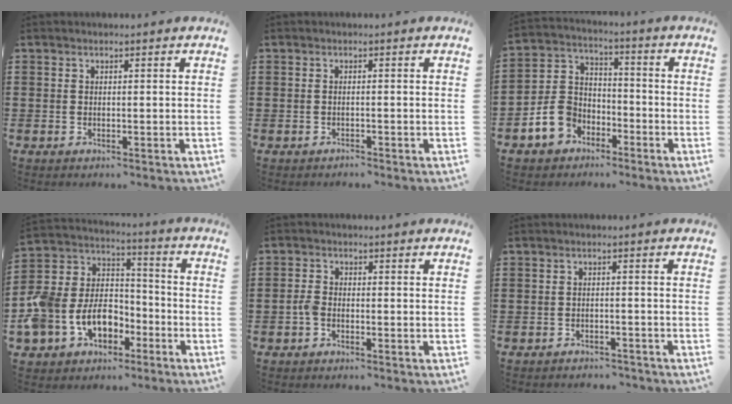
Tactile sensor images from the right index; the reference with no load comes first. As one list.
[{"total": 0.6, "force": [-0.6, 0.1, 0.2], "torque": [-0.006, -0.002, -0.011]}, {"total": 7.6, "force": [-4.0, 6.0, 2.5], "torque": [-0.088, 0.022, -0.081]}, {"total": 10.8, "force": [-5.1, 8.3, 4.5], "torque": [-0.121, 0.025, -0.094]}, {"total": 1.9, "force": [-0.9, 1.1, 1.3], "torque": [-0.043, -0.003, -0.021]}, {"total": 1.8, "force": [-1.8, 0.2, 0.0], "torque": [-0.006, 0.001, -0.038]}]